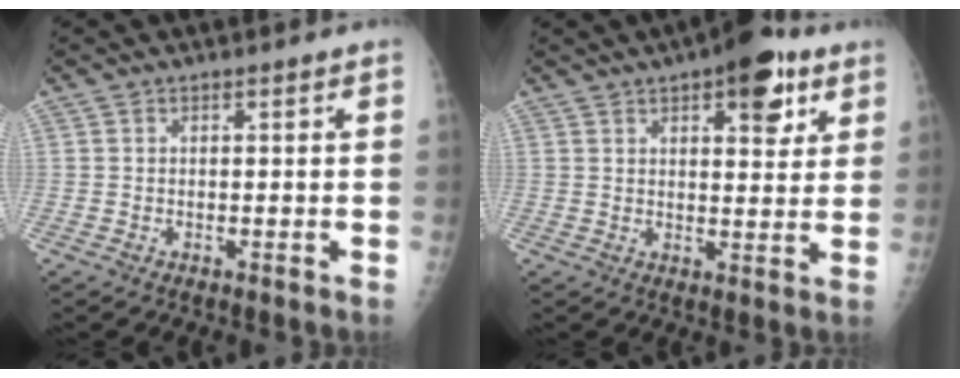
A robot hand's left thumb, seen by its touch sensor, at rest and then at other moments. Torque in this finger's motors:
{"motor_torque": [1.18, 0.87, 1.10, -0.32, 0.14]}